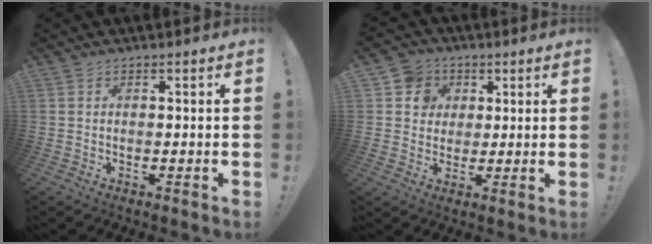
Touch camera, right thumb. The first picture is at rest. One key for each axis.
{"total": 8.0, "fx": 2.1, "fy": 7.6, "fz": 1.4, "tx": -0.023, "ty": -0.005, "tz": 0.044}